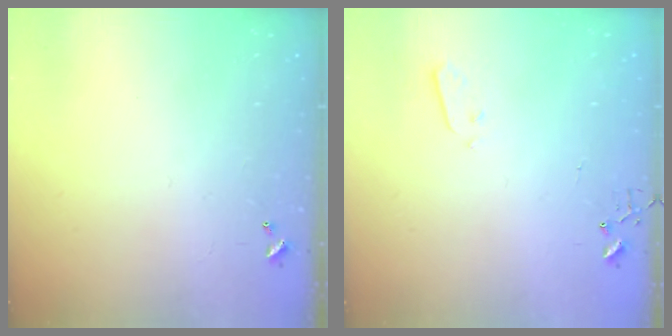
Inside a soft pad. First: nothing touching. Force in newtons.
{"total": 3.2, "press": 3.2, "slide": 0.1}